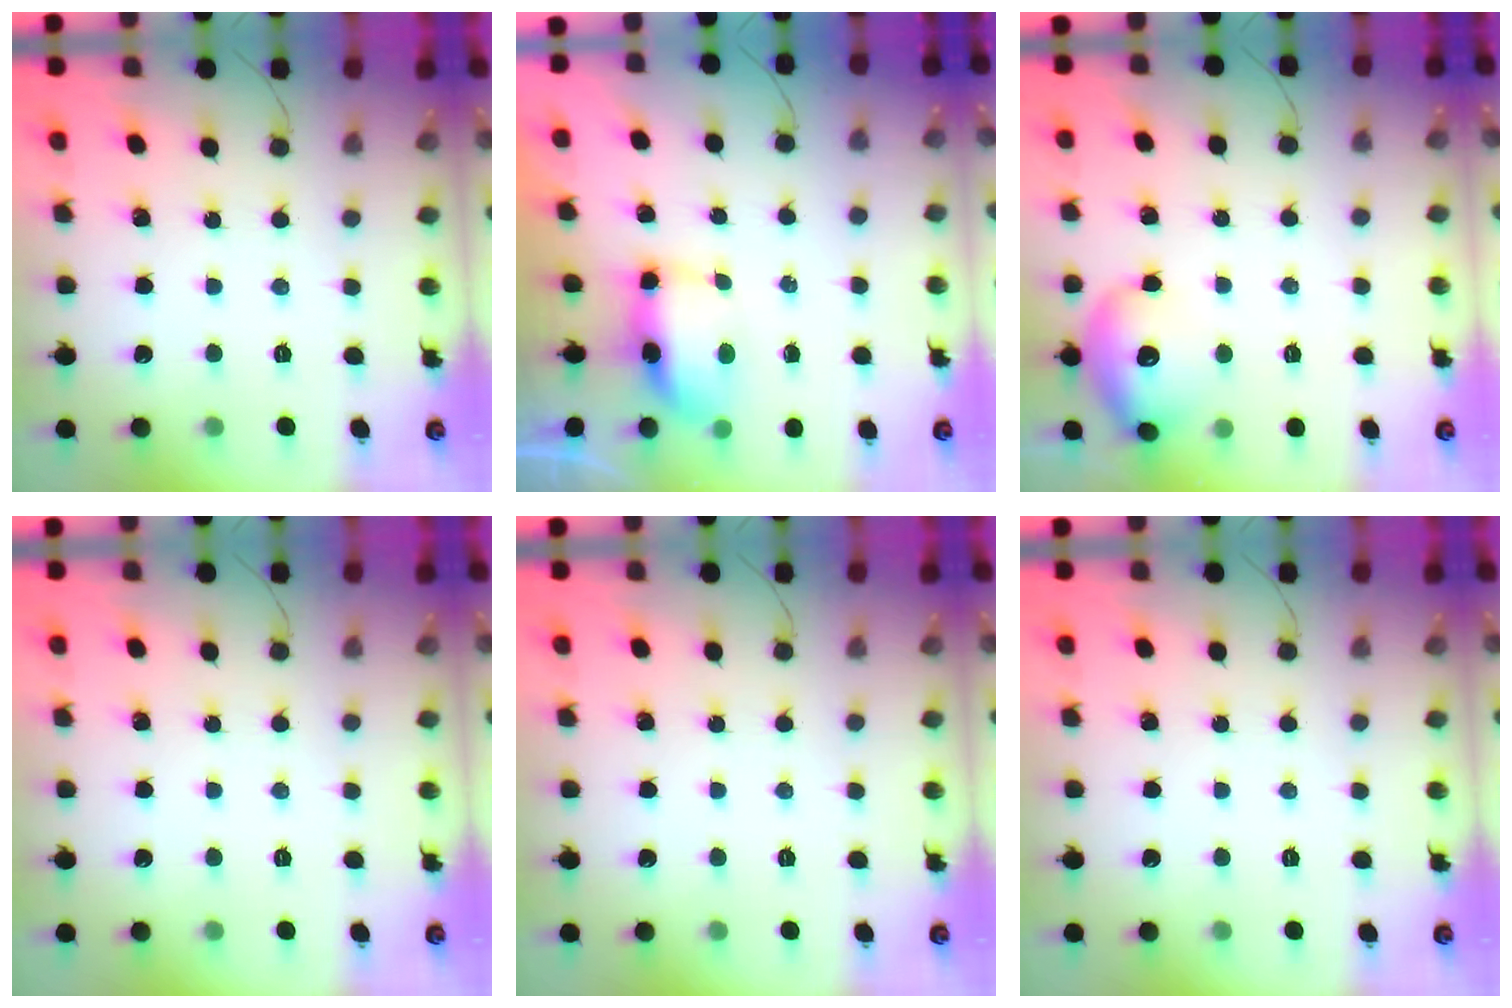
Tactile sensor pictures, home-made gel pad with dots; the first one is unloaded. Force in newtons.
{"total": 7.4, "press": 7.2, "slide": 1.8}
{"total": 13.3, "press": 13.2, "slide": 1.8}
{"total": 0.0}
{"total": 0.0}
{"total": 0.0}